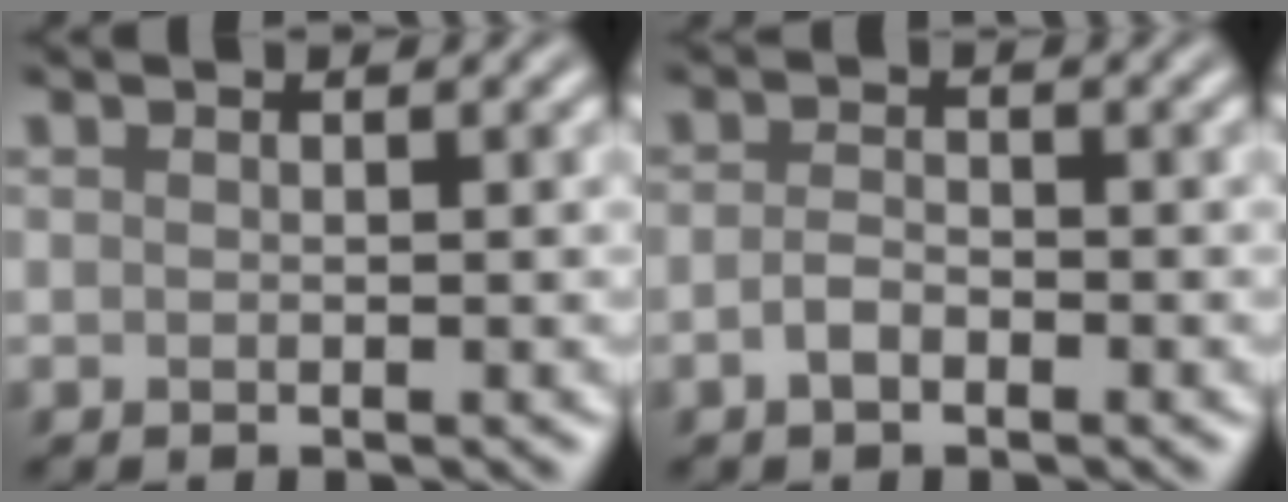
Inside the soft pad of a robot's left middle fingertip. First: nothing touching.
{"total": 1.5, "force": [-0.8, 0.7, 1.0], "torque": [-0.022, 0.002, -0.020]}